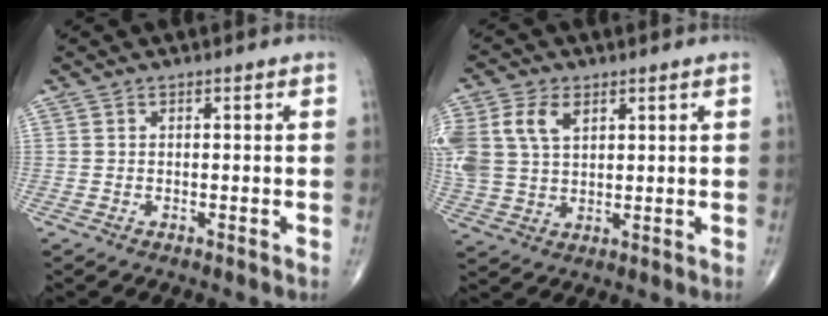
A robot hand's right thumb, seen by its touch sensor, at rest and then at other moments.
{"total": 12.5, "force": [4.3, 8.4, 8.2], "torque": [-0.198, 0.001, 0.087]}